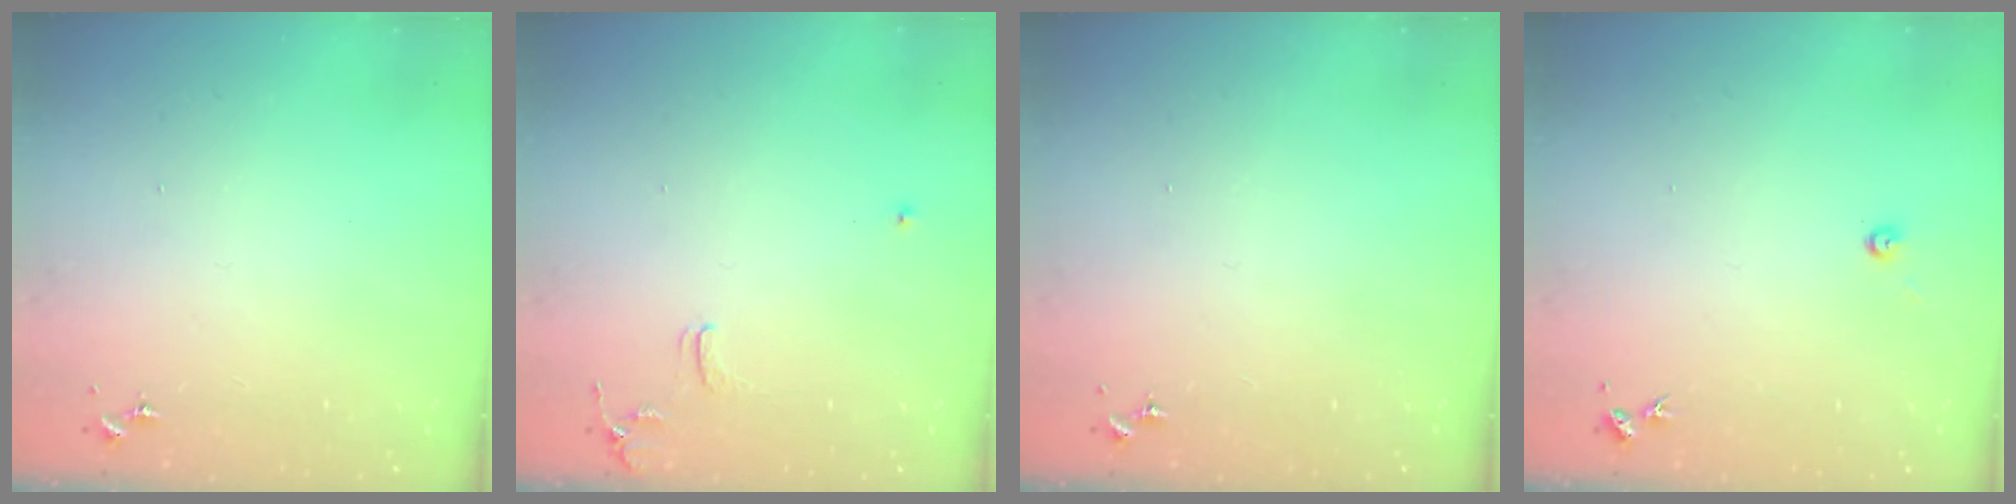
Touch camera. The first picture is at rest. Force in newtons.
{"total": 6.4, "press": 6.3, "slide": 0.8}
{"total": 0.0}
{"total": 2.7, "press": 2.7, "slide": 0.2}